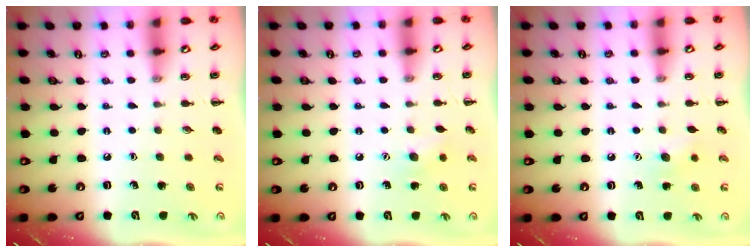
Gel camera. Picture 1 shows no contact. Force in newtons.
{"total": 6.5, "press": 6.3, "slide": 1.6}
{"total": 6.5, "press": 6.3, "slide": 1.6}